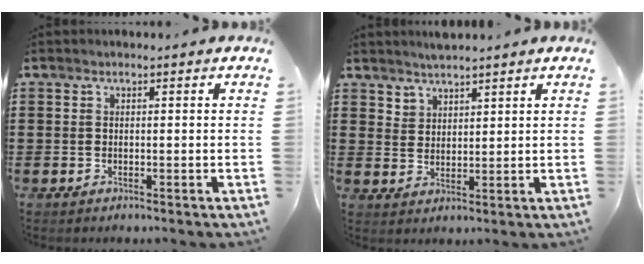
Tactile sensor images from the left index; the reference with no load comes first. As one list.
[{"total": 2.9, "force": [2.7, 0.9, -0.3], "torque": [-0.001, -0.005, 0.053]}]